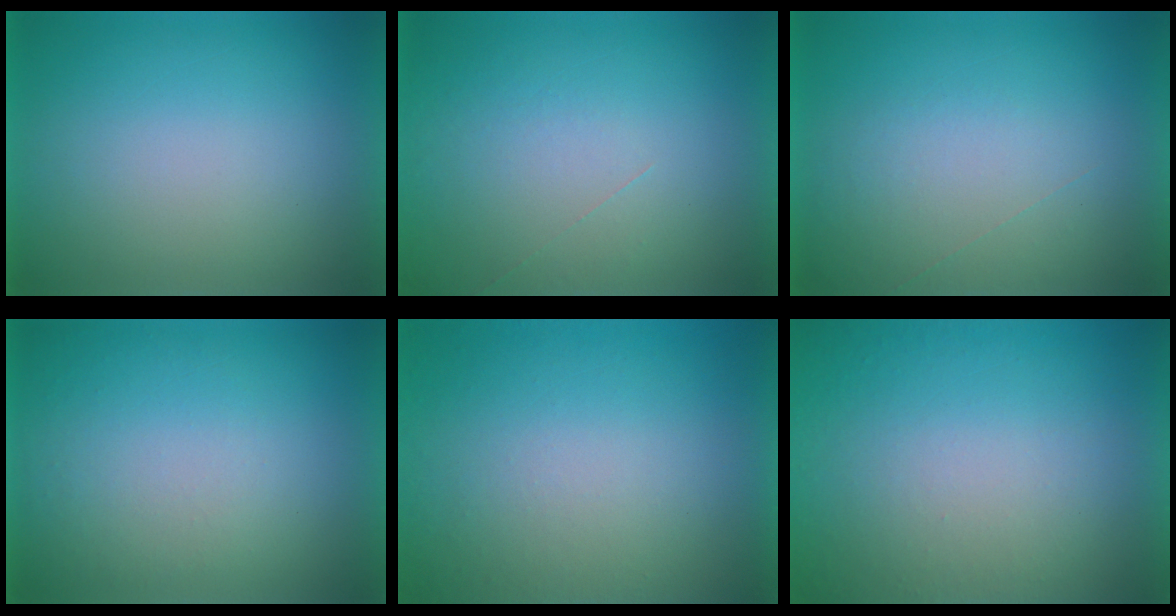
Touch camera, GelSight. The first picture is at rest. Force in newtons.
{"total": 1.1}
{"total": 1.0}
{"total": 1.0}
{"total": 8.6}
{"total": 7.8}